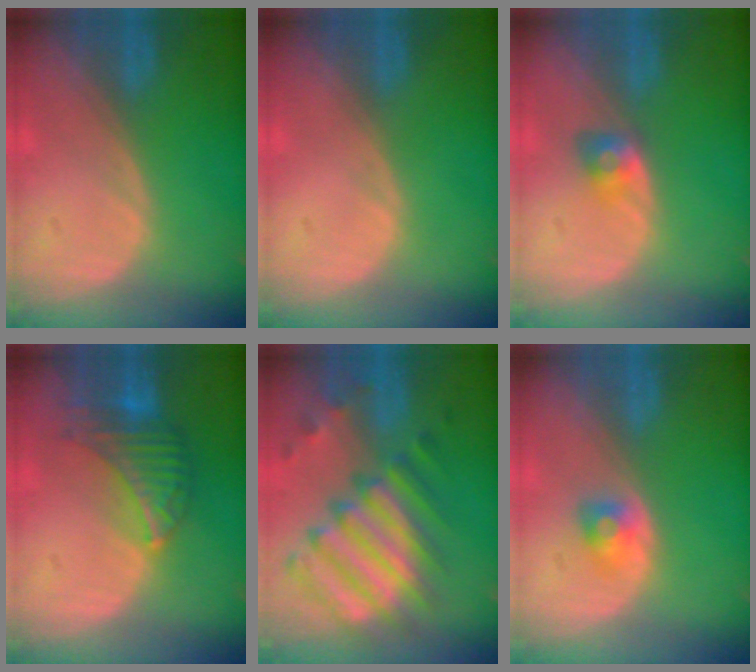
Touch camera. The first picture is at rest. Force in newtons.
{"total": 0.0}
{"total": 2.9, "press": 2.5, "slide": 1.6}
{"total": 7.1, "press": 6.7, "slide": 2.4}
{"total": 11.9, "press": 10.4, "slide": 5.8}
{"total": 2.4, "press": 2.3, "slide": 0.8}